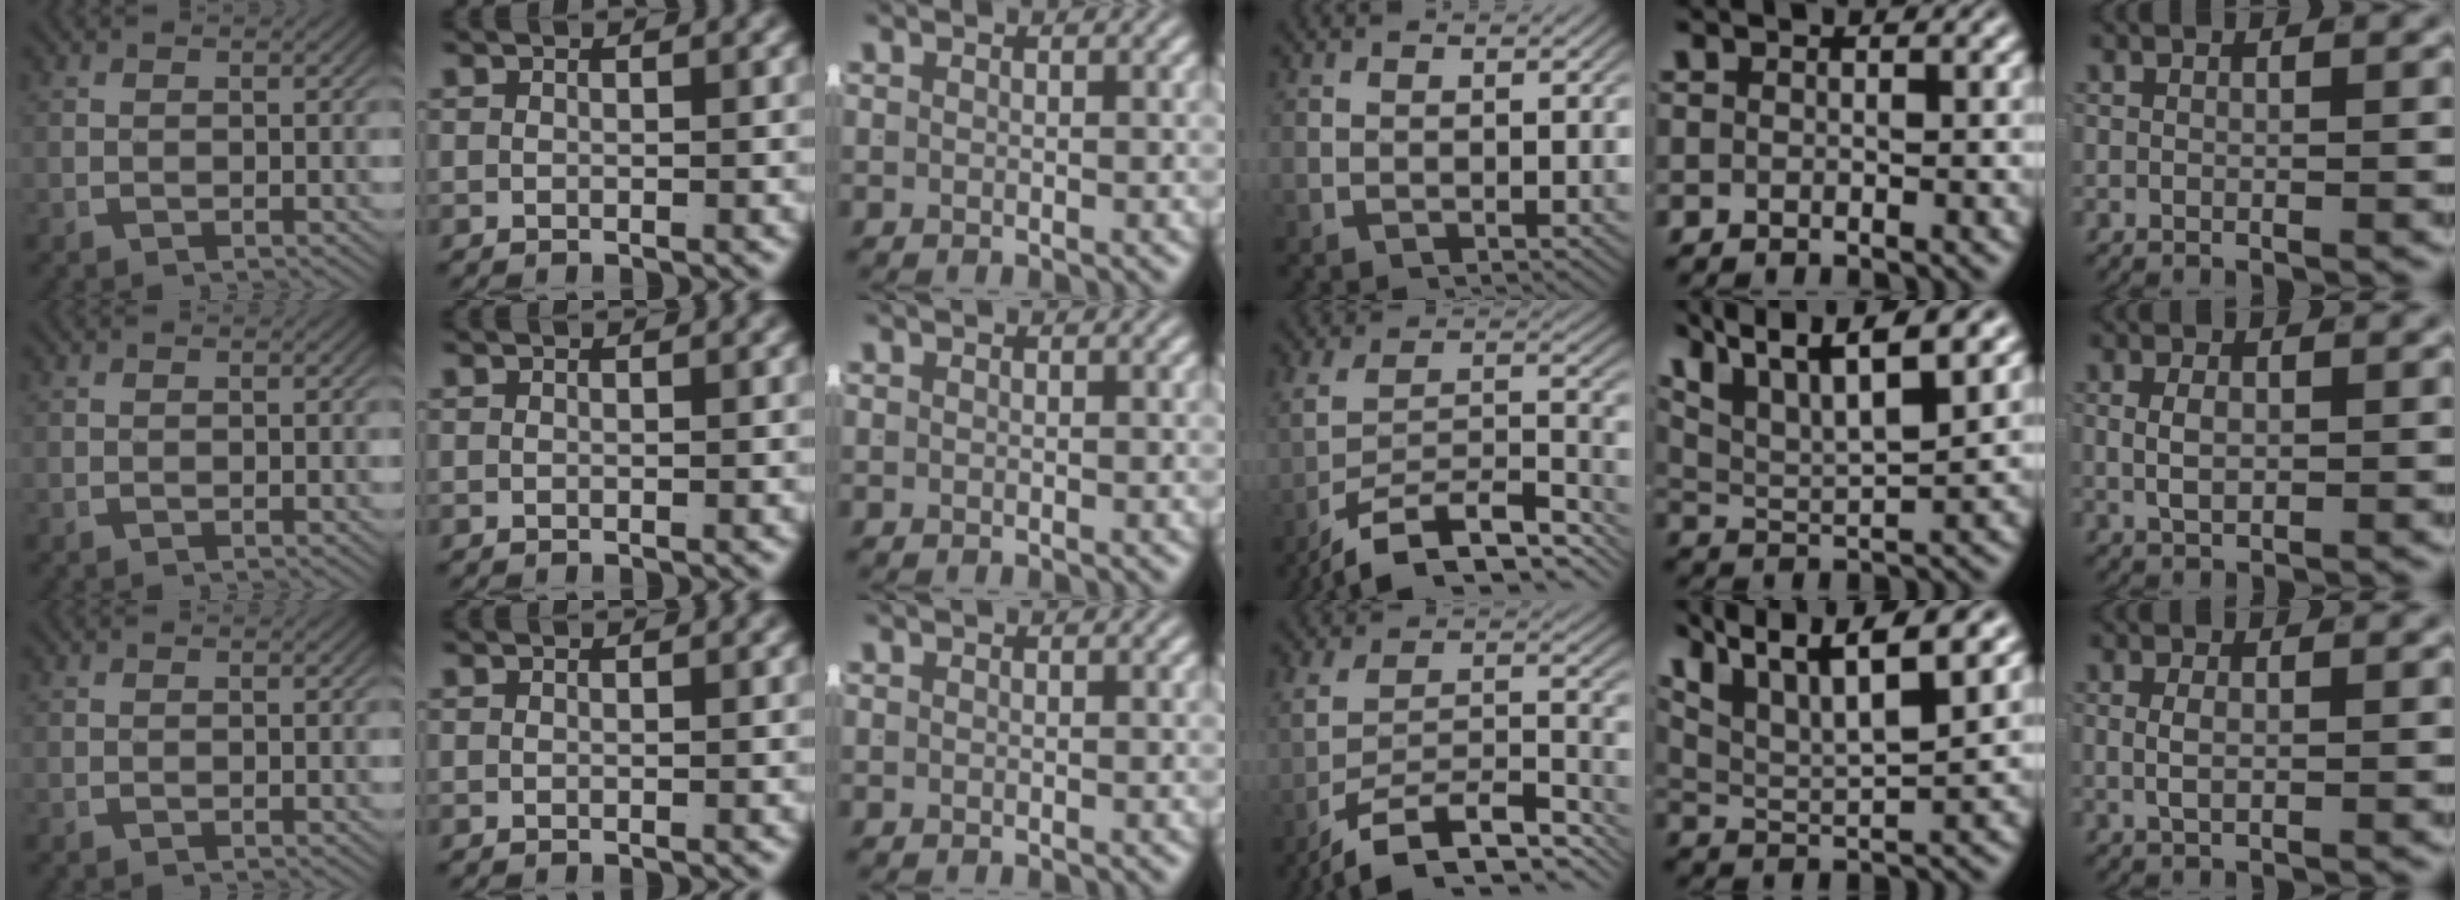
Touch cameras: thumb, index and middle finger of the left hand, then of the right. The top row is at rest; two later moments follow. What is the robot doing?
{"motion": "lift_and_place", "object": "jacket"}